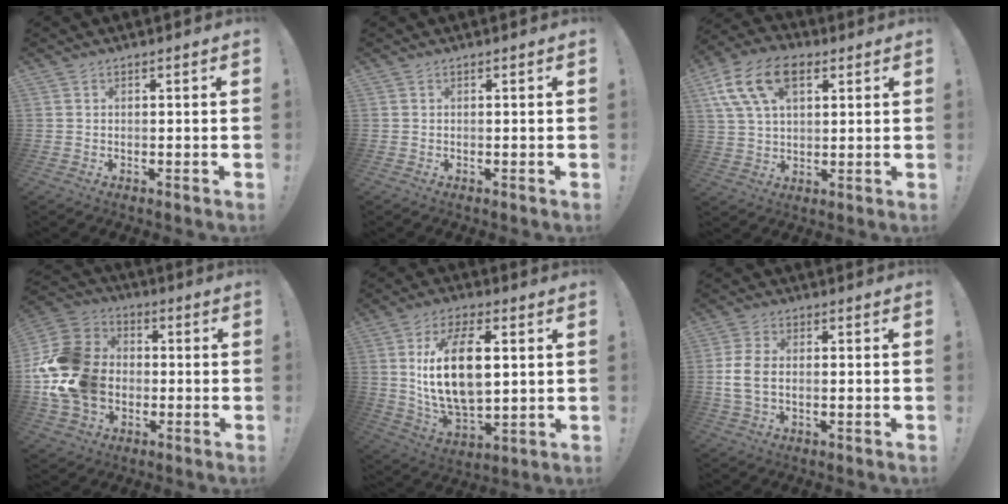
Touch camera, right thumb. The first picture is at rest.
{"total": 0.0}
{"total": 15.6, "force": [6.6, 9.5, 10.4], "torque": [-0.198, -0.011, 0.123]}
{"total": 20.0, "force": [-1.9, 16.2, 11.5], "torque": [-0.213, 0.023, -0.020]}
{"total": 18.3, "force": [3.7, 9.8, 15.1], "torque": [-0.268, -0.011, 0.055]}
{"total": 6.7, "force": [-0.7, 4.1, 5.3], "torque": [-0.112, 0.003, -0.010]}